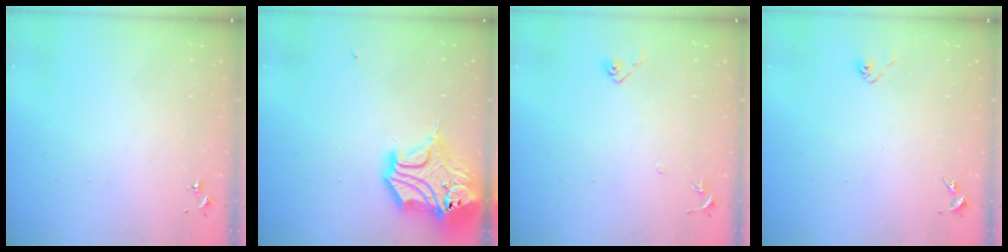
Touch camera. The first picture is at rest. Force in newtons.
{"total": 18.5, "press": 18.3, "slide": 2.6}
{"total": 4.8, "press": 4.7, "slide": 1.0}
{"total": 3.0, "press": 2.9, "slide": 0.9}